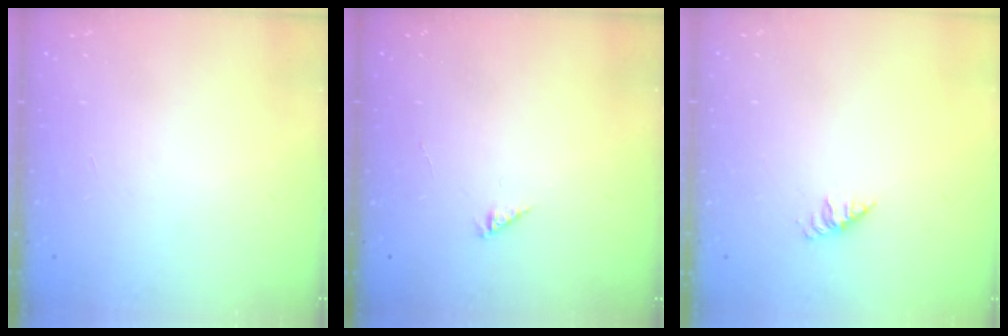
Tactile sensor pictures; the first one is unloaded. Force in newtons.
{"total": 0.0}
{"total": 1.9, "press": 1.9, "slide": 0.3}